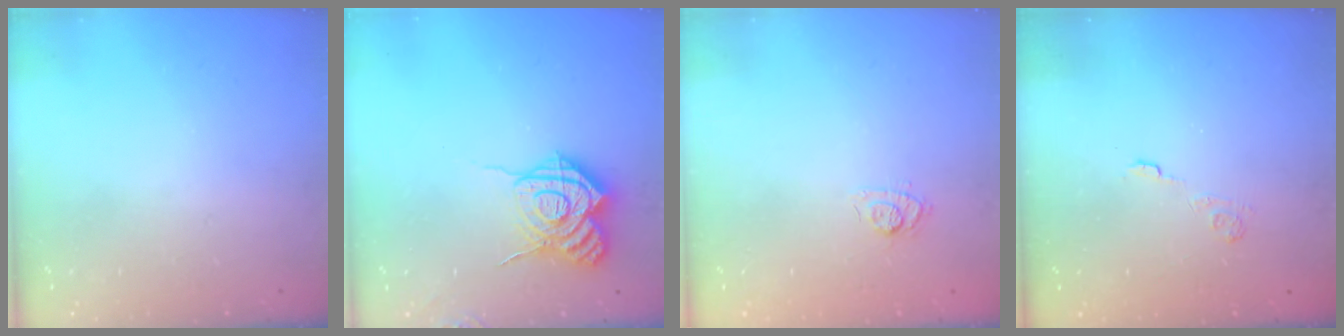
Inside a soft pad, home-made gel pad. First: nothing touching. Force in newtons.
{"total": 15.3, "press": 15.2, "slide": 1.6}
{"total": 7.9, "press": 7.7, "slide": 1.6}
{"total": 2.2, "press": 1.7, "slide": 1.4}